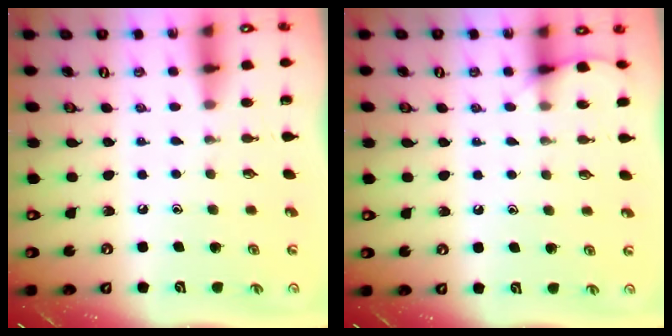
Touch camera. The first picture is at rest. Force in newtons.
{"total": 6.0, "press": 5.9, "slide": 0.7}